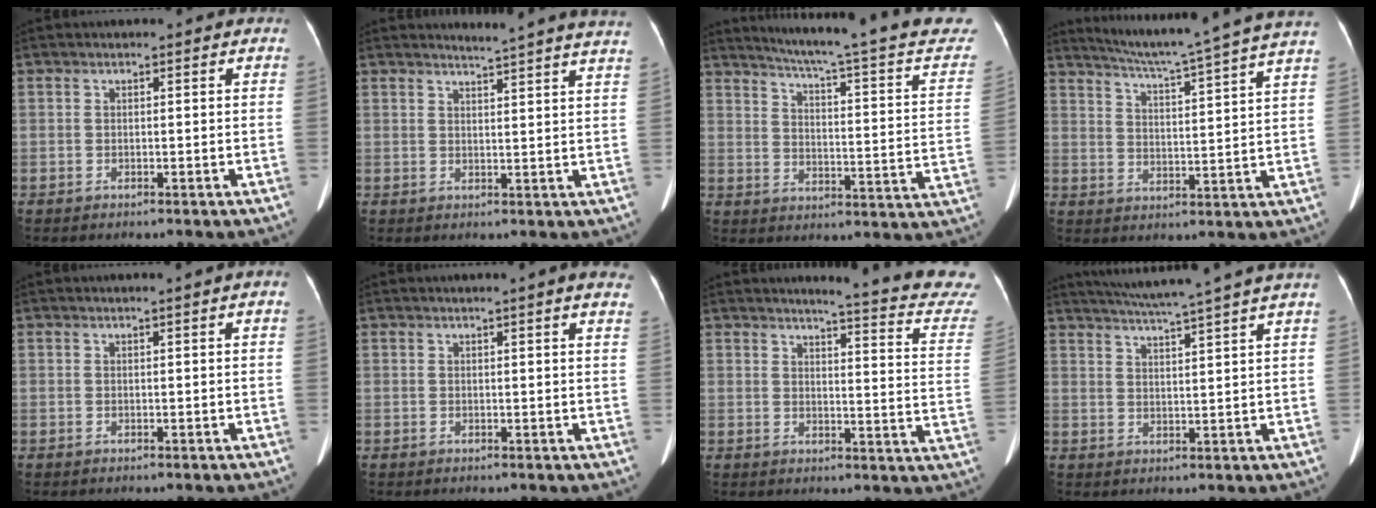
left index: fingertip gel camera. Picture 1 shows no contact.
{"total": 10.9, "force": [10.3, -1.4, 3.3], "torque": [-0.046, -0.045, 0.107]}
{"total": 24.7, "force": [21.8, 0.8, 11.7], "torque": [-0.162, -0.064, 0.260]}
{"total": 20.2, "force": [17.8, -1.9, 9.4], "torque": [-0.159, -0.037, 0.233]}
{"total": 1.2, "force": [0.6, -0.2, 1.0], "torque": [-0.016, 0.001, 0.011]}
{"total": 4.8, "force": [3.7, -0.2, 3.0], "torque": [-0.037, 0.005, 0.036]}
{"total": 17.0, "force": [16.0, -0.5, 5.6], "torque": [-0.063, -0.109, 0.160]}
{"total": 12.1, "force": [10.3, -2.0, 6.0], "torque": [-0.104, 0.000, 0.141]}